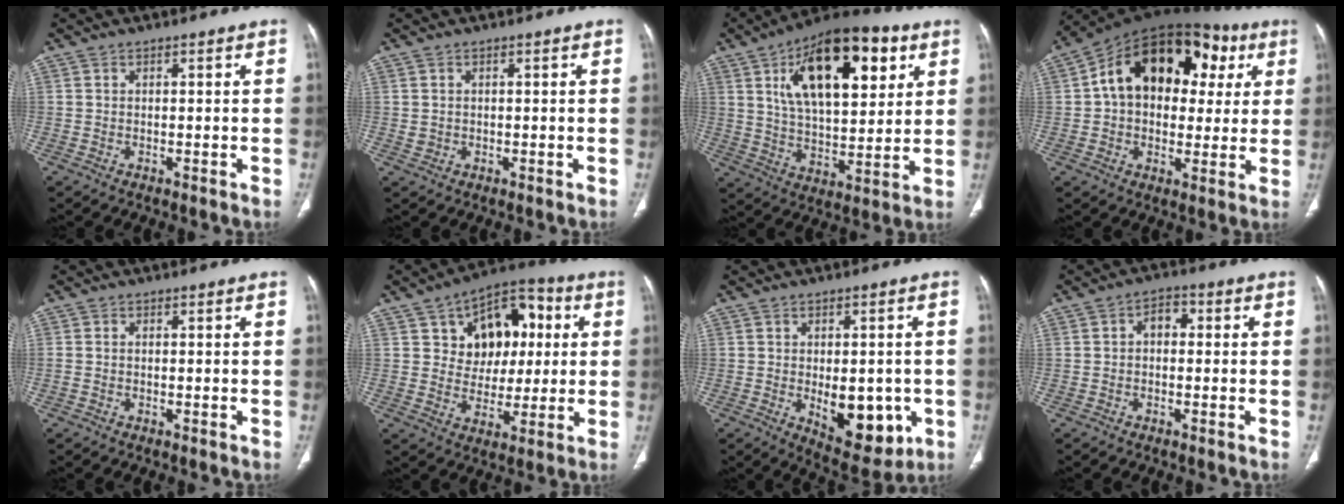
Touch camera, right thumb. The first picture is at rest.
{"total": 1.2, "force": [0.1, 1.1, 0.5], "torque": [-0.009, 0.000, 0.007]}
{"total": 23.5, "force": [9.2, 11.1, 18.5], "torque": [-0.263, -0.017, 0.150]}
{"total": 22.1, "force": [5.5, 14.7, 15.5], "torque": [-0.195, 0.035, 0.076]}
{"total": 0.7, "force": [-0.1, 0.5, 0.5], "torque": [-0.010, 0.001, -0.003]}
{"total": 15.3, "force": [4.2, 11.1, 9.6], "torque": [-0.079, 0.012, 0.065]}
{"total": 12.1, "force": [-2.8, 6.6, 9.8], "torque": [-0.098, -0.009, -0.022]}
{"total": 3.5, "force": [0.0, 2.4, 2.5], "torque": [-0.025, 0.014, -0.010]}